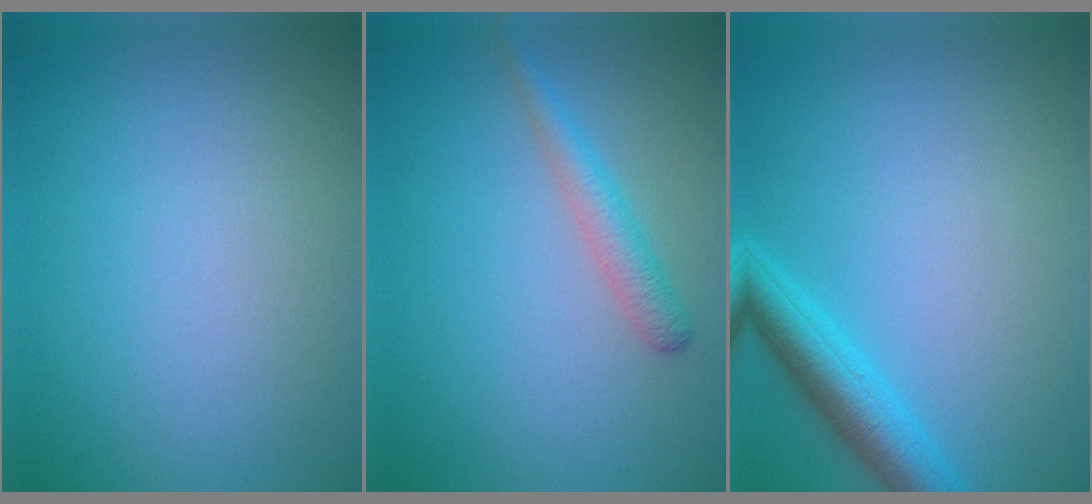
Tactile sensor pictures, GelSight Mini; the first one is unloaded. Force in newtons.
{"total": 2.3, "press": 2.3, "slide": 0.0}
{"total": 3.9, "press": 3.9, "slide": 0.2}